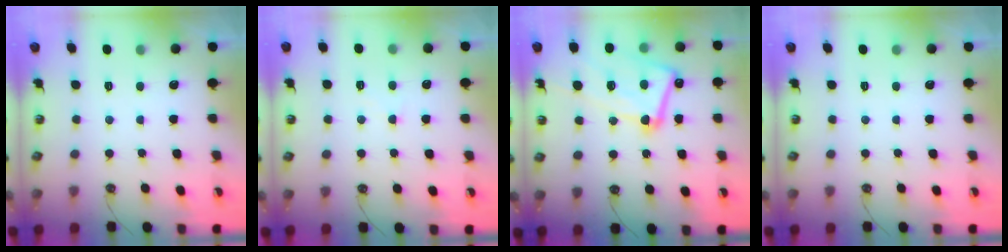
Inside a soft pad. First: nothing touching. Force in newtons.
{"total": 0.7, "press": 0.5, "slide": 0.5}
{"total": 17.5, "press": 17.4, "slide": 1.5}
{"total": 0.0}